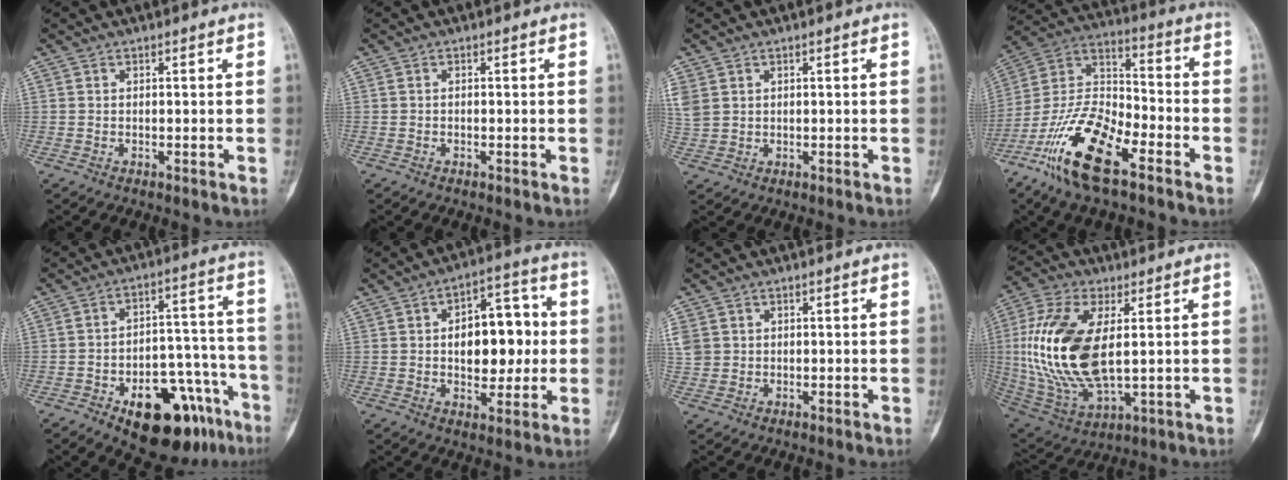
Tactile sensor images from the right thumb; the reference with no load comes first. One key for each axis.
{"total": 0.0}
{"total": 4.8, "fx": 1.7, "fy": 3.8, "fz": 2.4, "tx": -0.066, "ty": 0.007, "tz": 0.046}
{"total": 18.4, "fx": -10.4, "fy": 7.0, "fz": 13.5, "tx": -0.261, "ty": 0.056, "tz": -0.200}
{"total": 19.6, "fx": -10.7, "fy": 9.5, "fz": 13.3, "tx": -0.124, "ty": 0.085, "tz": -0.146}
{"total": 13.8, "fx": 0.8, "fy": 8.2, "fz": 11.1, "tx": -0.118, "ty": 0.021, "tz": 0.011}
{"total": 5.6, "fx": 1.2, "fy": 5.0, "fz": 2.4, "tx": -0.062, "ty": 0.010, "tz": 0.032}
{"total": 20.7, "fx": 1.8, "fy": 10.3, "fz": 17.8, "tx": -0.381, "ty": -0.014, "tz": 0.044}